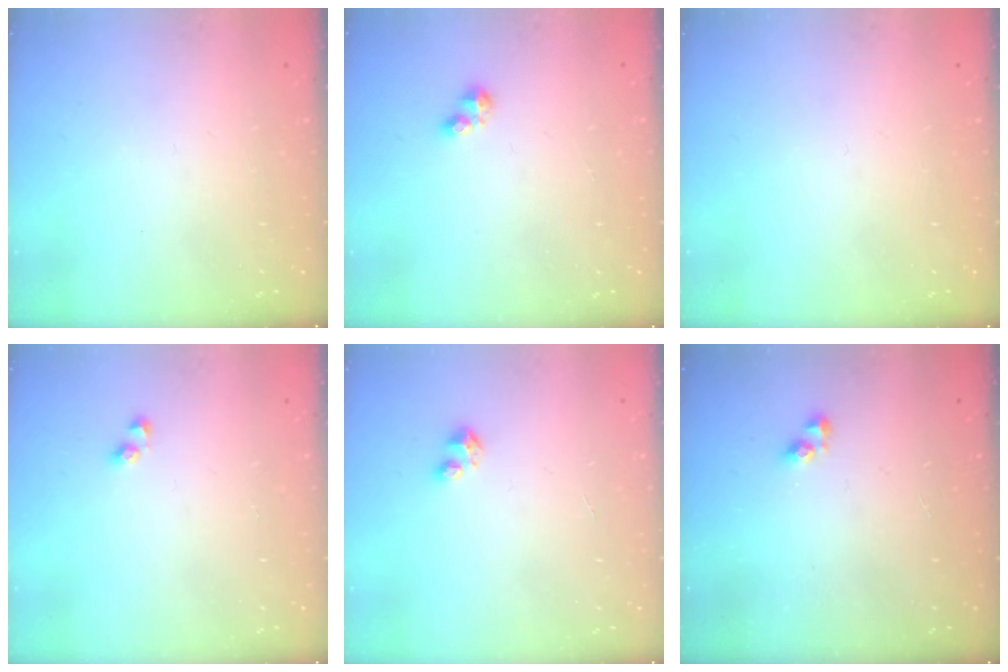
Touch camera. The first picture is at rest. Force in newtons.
{"total": 2.8, "press": 2.8, "slide": 0.4}
{"total": 0.0}
{"total": 2.9, "press": 2.7, "slide": 1.1}
{"total": 3.0, "press": 2.9, "slide": 0.2}
{"total": 3.9, "press": 3.9, "slide": 0.7}